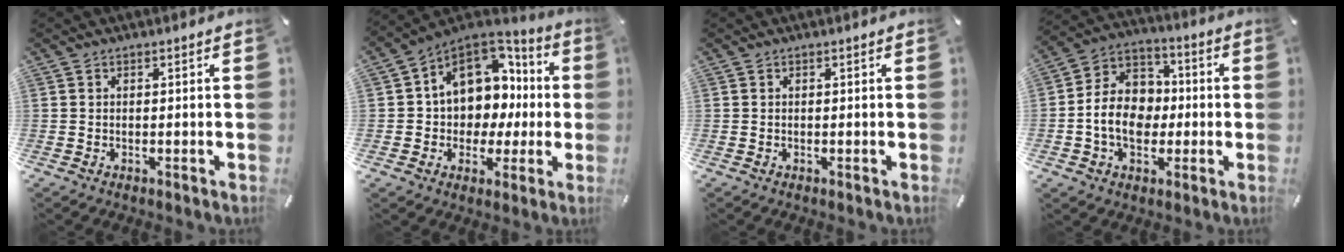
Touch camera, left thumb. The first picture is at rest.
{"total": 13.3, "force": [3.8, 11.0, 6.3], "torque": [-0.100, -0.032, 0.077]}
{"total": 0.0}
{"total": 12.1, "force": [-2.3, 10.0, 6.4], "torque": [-0.153, 0.021, -0.041]}